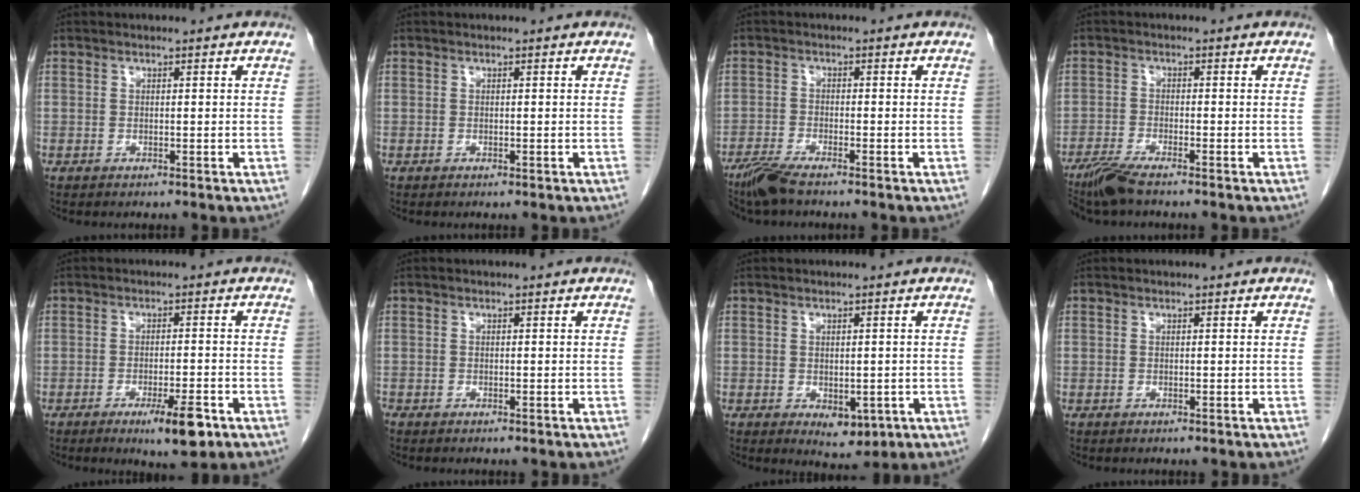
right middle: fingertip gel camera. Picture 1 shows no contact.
{"total": 0.0}
{"total": 4.2, "force": [-3.5, 0.2, 2.4], "torque": [-0.056, -0.013, -0.072]}
{"total": 4.6, "force": [-3.8, 0.2, 2.7], "torque": [-0.059, -0.015, -0.076]}
{"total": 7.0, "force": [-3.6, 1.0, 5.9], "torque": [-0.091, -0.011, -0.049]}
{"total": 0.0}
{"total": 4.1, "force": [-1.3, 2.2, 3.2], "torque": [-0.039, -0.007, -0.004]}
{"total": 0.0}